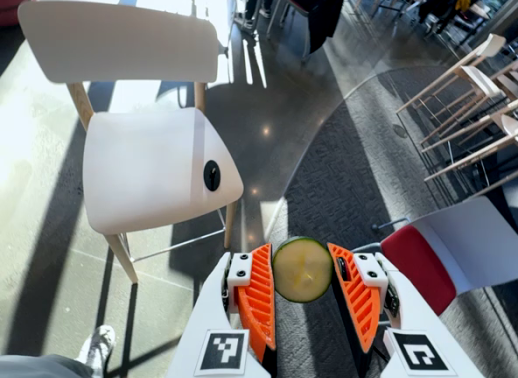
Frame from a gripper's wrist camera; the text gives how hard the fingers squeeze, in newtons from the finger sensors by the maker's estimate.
{"total": 9.7, "left": 9.8, "right": 9.6}